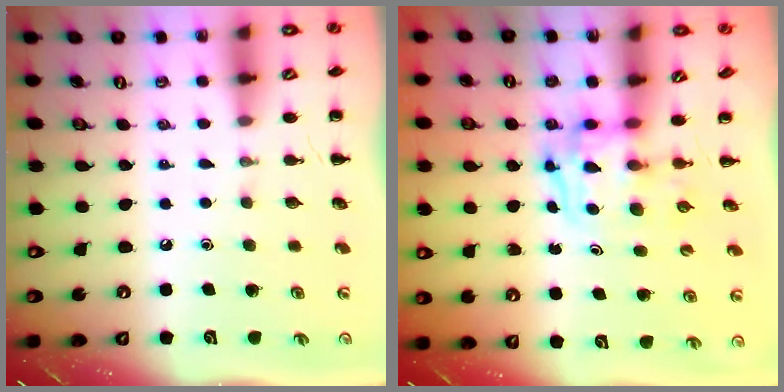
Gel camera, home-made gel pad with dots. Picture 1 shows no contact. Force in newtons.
{"total": 3.4, "press": 3.3, "slide": 0.6}